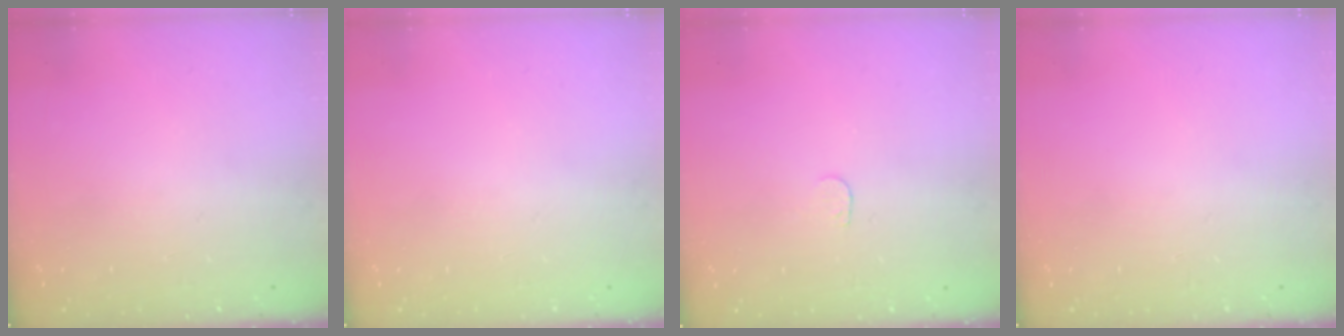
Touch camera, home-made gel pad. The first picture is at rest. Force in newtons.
{"total": 0.0}
{"total": 3.2, "press": 3.2, "slide": 0.3}
{"total": 0.0}